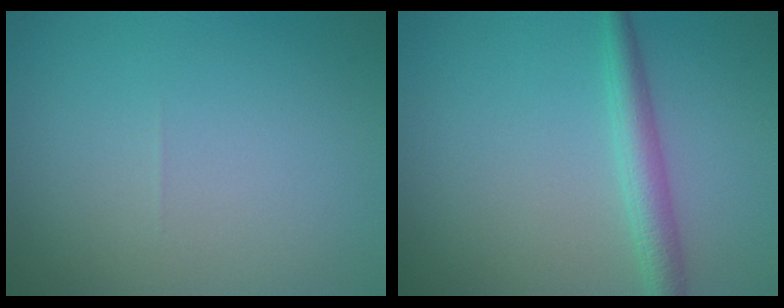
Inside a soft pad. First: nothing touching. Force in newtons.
{"total": 2.7, "press": 2.7, "slide": 0.0}